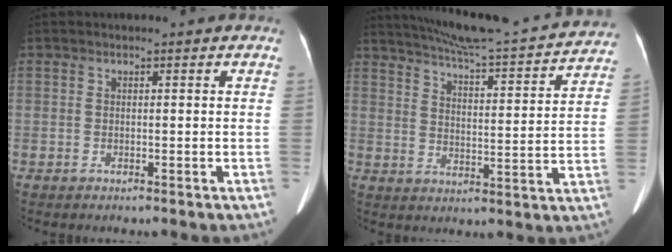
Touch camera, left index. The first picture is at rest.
{"total": 22.9, "force": [21.1, 1.8, 8.8], "torque": [-0.138, -0.020, 0.275]}